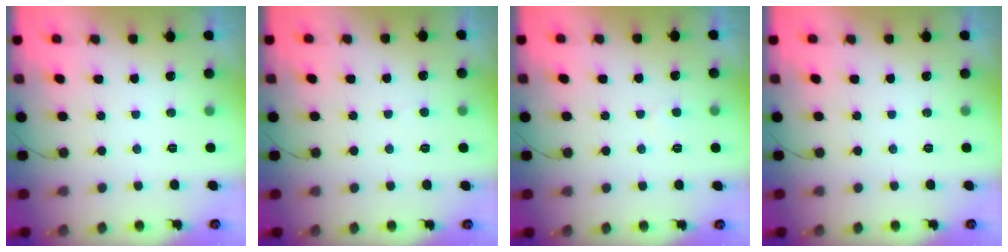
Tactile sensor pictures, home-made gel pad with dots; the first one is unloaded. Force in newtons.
{"total": 3.2, "press": 3.2, "slide": 0.3}
{"total": 1.7, "press": 1.7, "slide": 0.2}
{"total": 0.0}